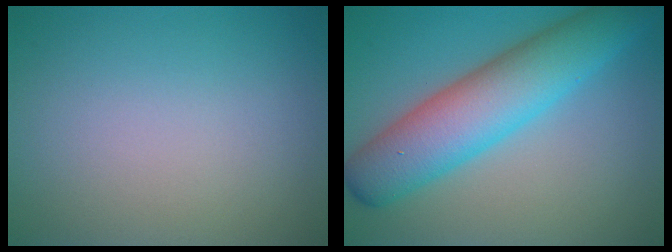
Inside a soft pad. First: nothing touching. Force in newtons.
{"total": 8.3, "press": 8.3, "slide": 0.1}